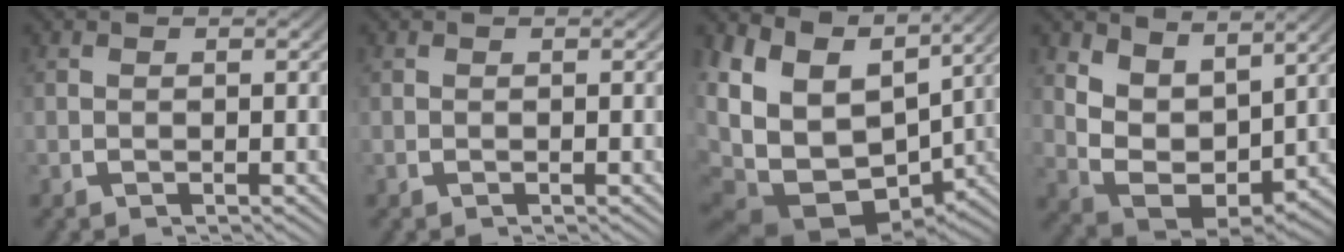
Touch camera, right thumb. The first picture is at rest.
{"total": 0.0}
{"total": 16.6, "force": [-1.9, 11.9, 11.4], "torque": [-0.265, -0.075, 0.007]}
{"total": 7.9, "force": [0.6, 5.5, 5.5], "torque": [-0.133, -0.041, 0.024]}